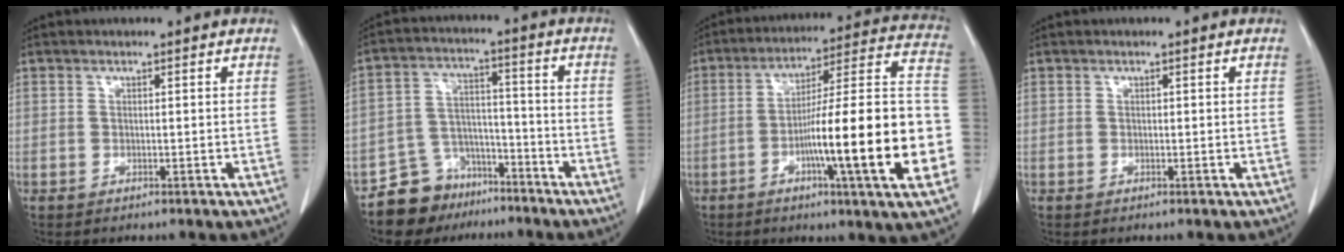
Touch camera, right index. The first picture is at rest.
{"total": 8.7, "force": [-6.6, 5.6, 0.9], "torque": [-0.019, 0.031, -0.112]}
{"total": 22.9, "force": [-6.2, 0.4, 22.0], "torque": [-0.264, 0.009, -0.098]}
{"total": 0.0}